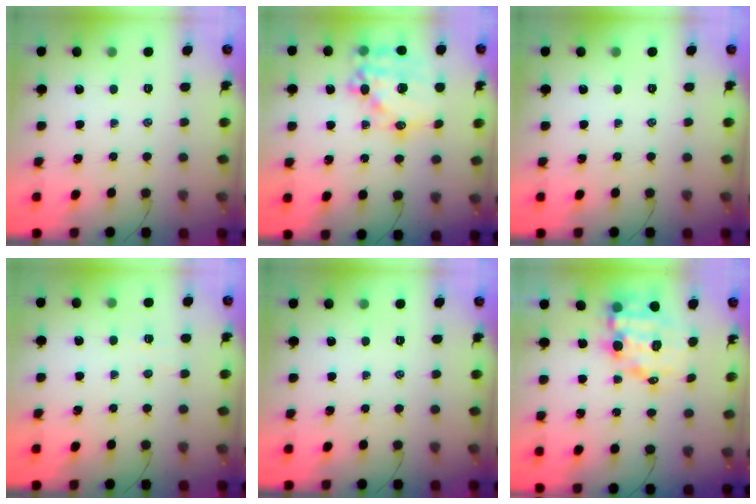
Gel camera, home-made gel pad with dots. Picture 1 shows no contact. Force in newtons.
{"total": 19.5, "press": 19.1, "slide": 3.9}
{"total": 0.0}
{"total": 2.7, "press": 2.6, "slide": 0.8}
{"total": 0.0}
{"total": 11.0, "press": 10.7, "slide": 2.6}